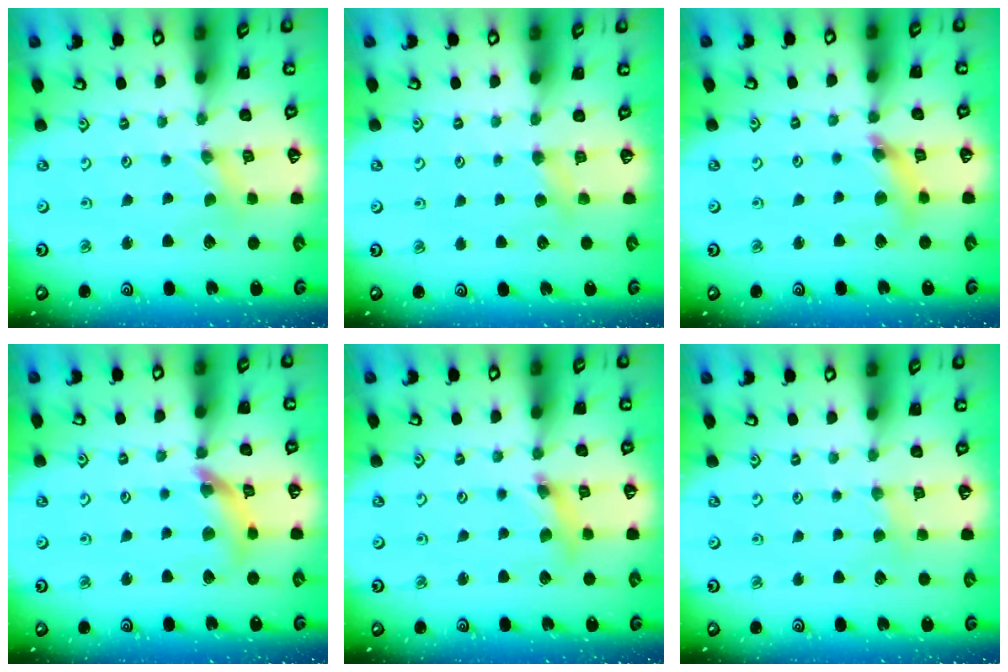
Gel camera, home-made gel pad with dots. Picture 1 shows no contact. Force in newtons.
{"total": 3.4, "press": 3.3, "slide": 0.6}
{"total": 9.4, "press": 9.4, "slide": 1.2}
{"total": 11.8, "press": 11.7, "slide": 1.5}
{"total": 6.0, "press": 5.9, "slide": 0.7}
{"total": 2.4, "press": 2.4, "slide": 0.4}